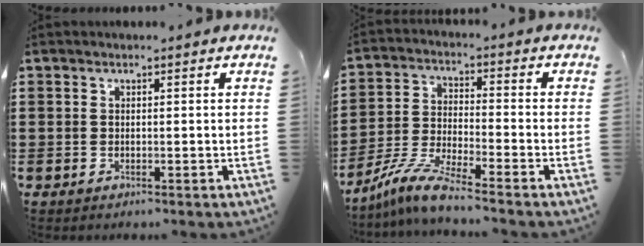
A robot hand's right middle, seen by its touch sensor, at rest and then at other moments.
{"total": 7.2, "force": [-6.3, 0.0, 3.6], "torque": [-0.088, -0.012, -0.128]}